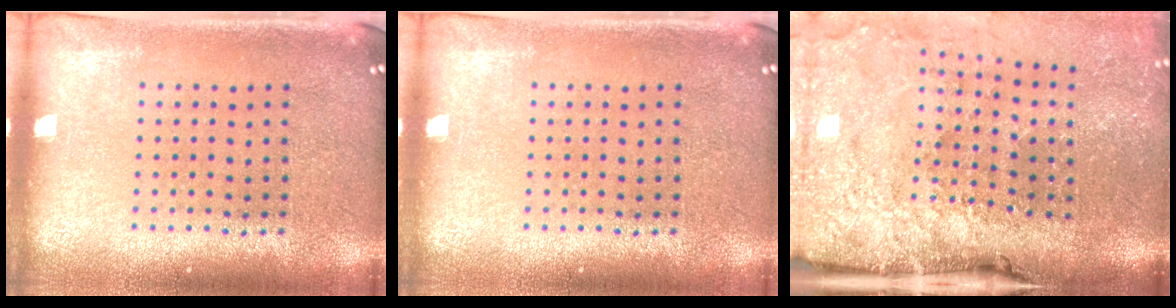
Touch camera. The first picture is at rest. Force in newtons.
{"total": 0.0}
{"total": 4.9, "press": 3.8, "slide": 3.1}